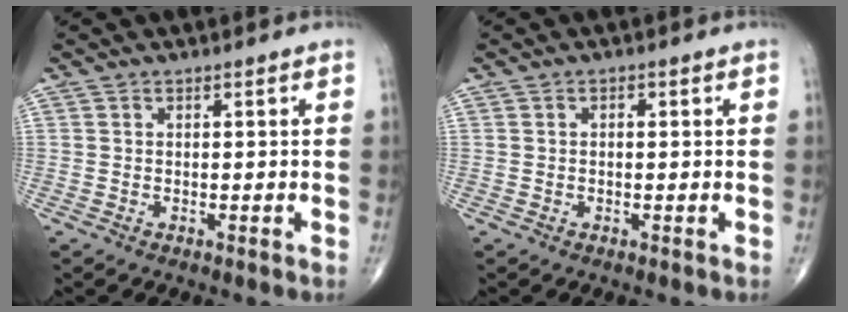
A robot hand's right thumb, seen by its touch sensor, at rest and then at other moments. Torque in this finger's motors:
{"motor_torque": [-0.39, 0.39, 0.19, 0.04, 0.01]}